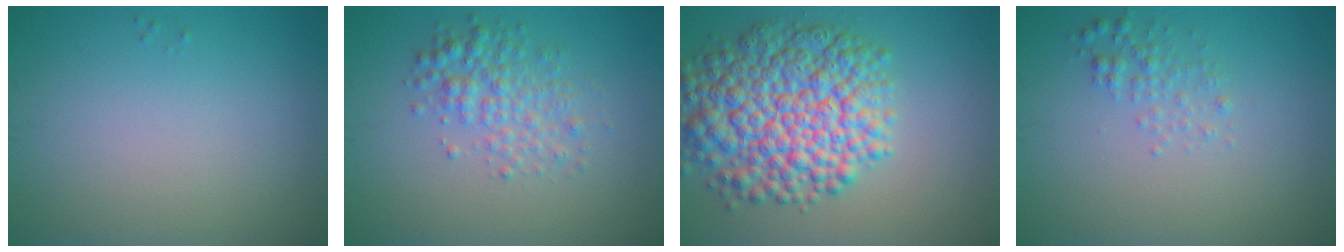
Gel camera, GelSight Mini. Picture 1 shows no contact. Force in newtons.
{"total": 3.3, "press": 3.3, "slide": 0.1}
{"total": 10.4, "press": 10.3, "slide": 0.3}
{"total": 1.5, "press": 1.5, "slide": 0.0}